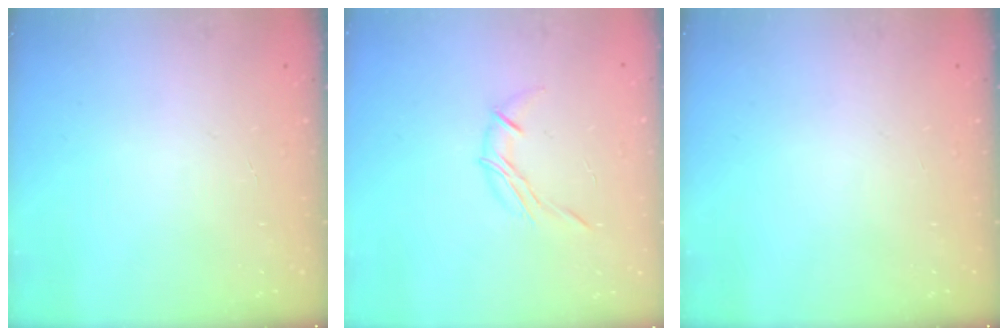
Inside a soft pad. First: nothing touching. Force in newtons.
{"total": 6.8, "press": 6.7, "slide": 1.0}
{"total": 0.0}